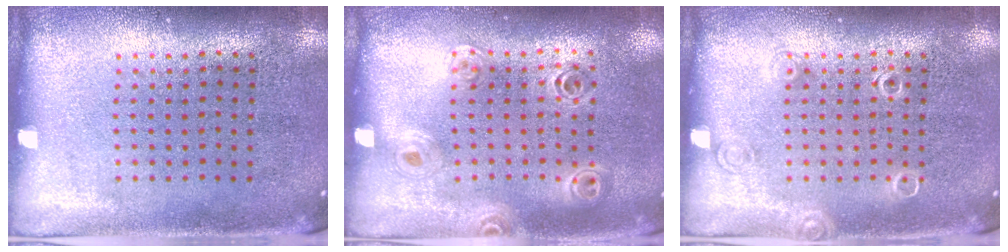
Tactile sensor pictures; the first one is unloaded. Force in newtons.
{"total": 1.1, "press": 1.1, "slide": 0.2}
{"total": 1.0, "press": 1.0, "slide": 0.2}